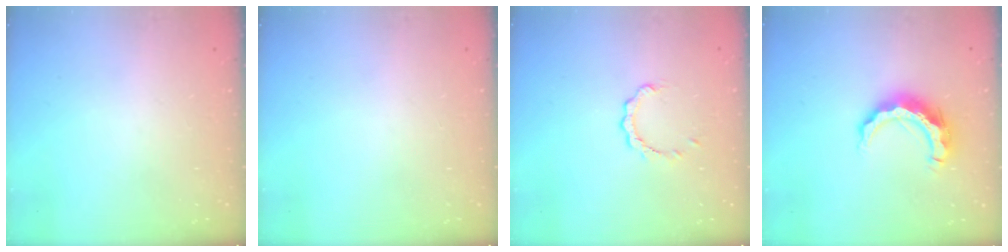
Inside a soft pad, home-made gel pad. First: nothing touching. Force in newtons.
{"total": 0.0}
{"total": 2.8, "press": 2.8, "slide": 0.3}
{"total": 10.5, "press": 10.5, "slide": 0.6}